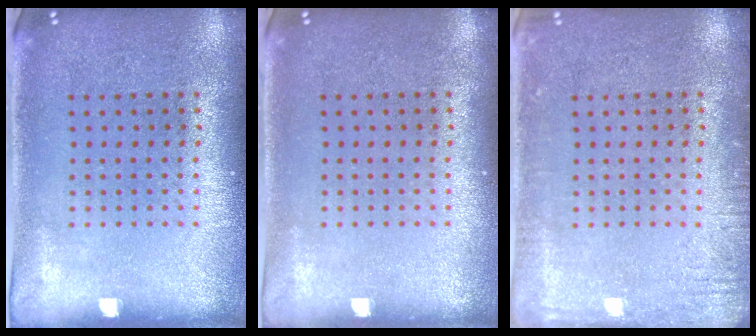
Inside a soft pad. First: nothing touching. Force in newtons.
{"total": 0.0}
{"total": 2.0, "press": 1.9, "slide": 0.2}